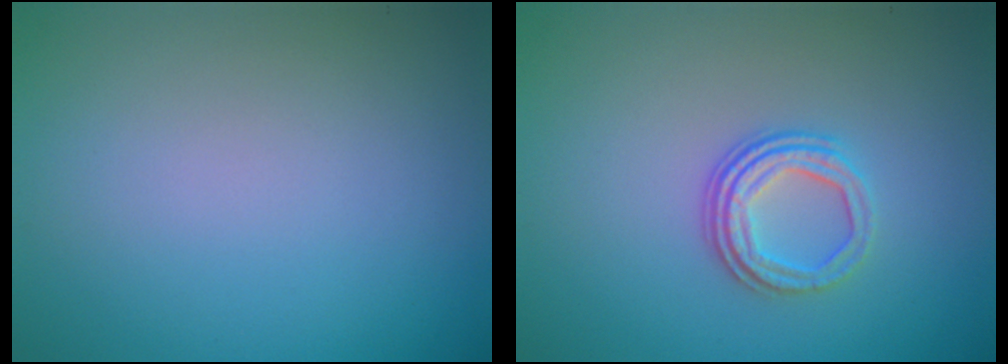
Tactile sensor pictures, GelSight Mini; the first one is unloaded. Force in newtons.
{"total": 3.0, "press": 2.3, "slide": 2.0}